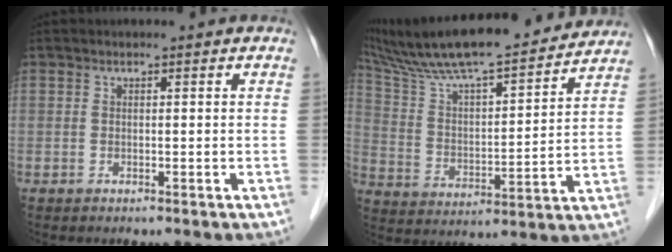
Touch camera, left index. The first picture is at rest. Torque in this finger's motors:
{"motor_torque": [-0.78, -1.36, 0.08, 0.07]}